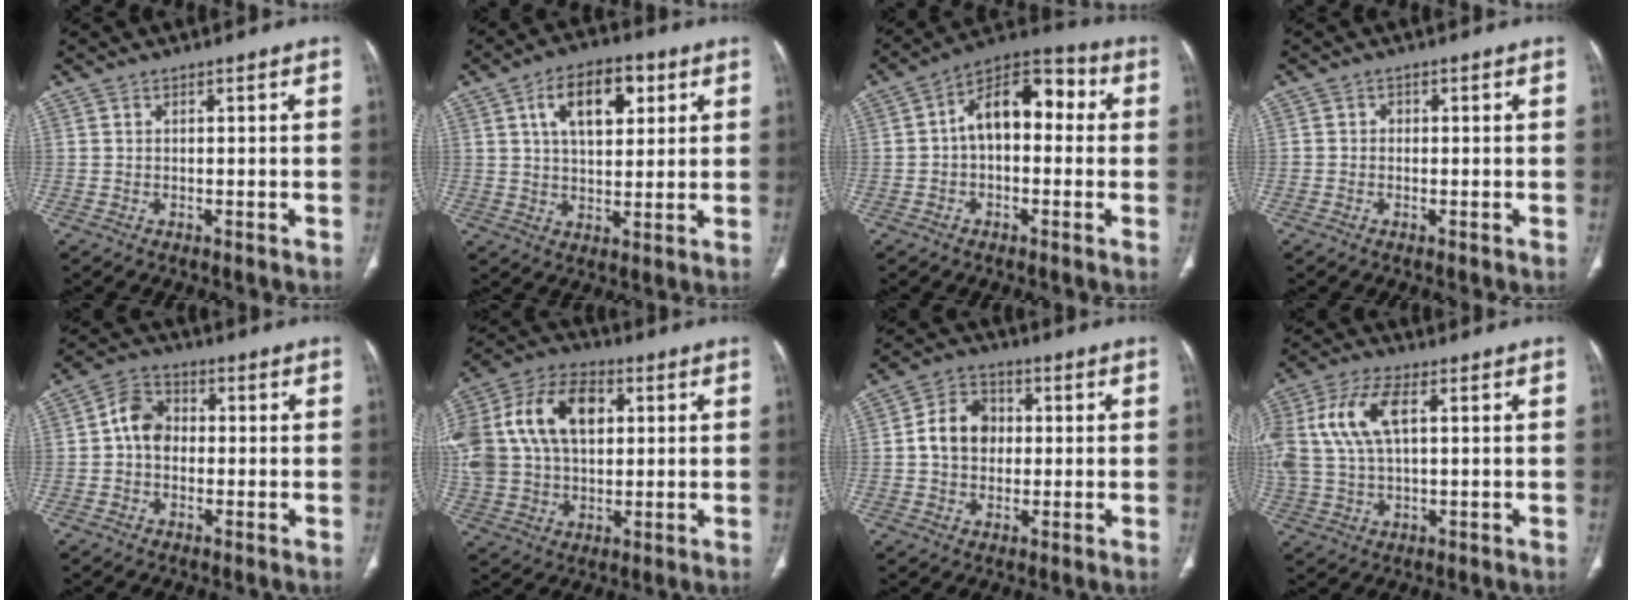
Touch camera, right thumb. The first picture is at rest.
{"total": 12.0, "force": [4.5, 6.5, 8.9], "torque": [-0.120, -0.003, 0.072]}
{"total": 12.6, "force": [0.9, 7.7, 10.0], "torque": [-0.126, 0.044, -0.003]}
{"total": 0.8, "force": [-0.1, 0.8, 0.3], "torque": [0.003, 0.004, -0.003]}
{"total": 6.6, "force": [0.0, 5.2, 4.1], "torque": [-0.057, 0.019, -0.011]}
{"total": 29.0, "force": [6.9, 19.9, 20.0], "torque": [-0.462, 0.062, 0.135]}
{"total": 8.7, "force": [0.4, 6.9, 5.2], "torque": [-0.068, 0.017, 0.000]}
{"total": 13.8, "force": [3.5, 7.0, 11.3], "torque": [-0.261, 0.017, 0.070]}